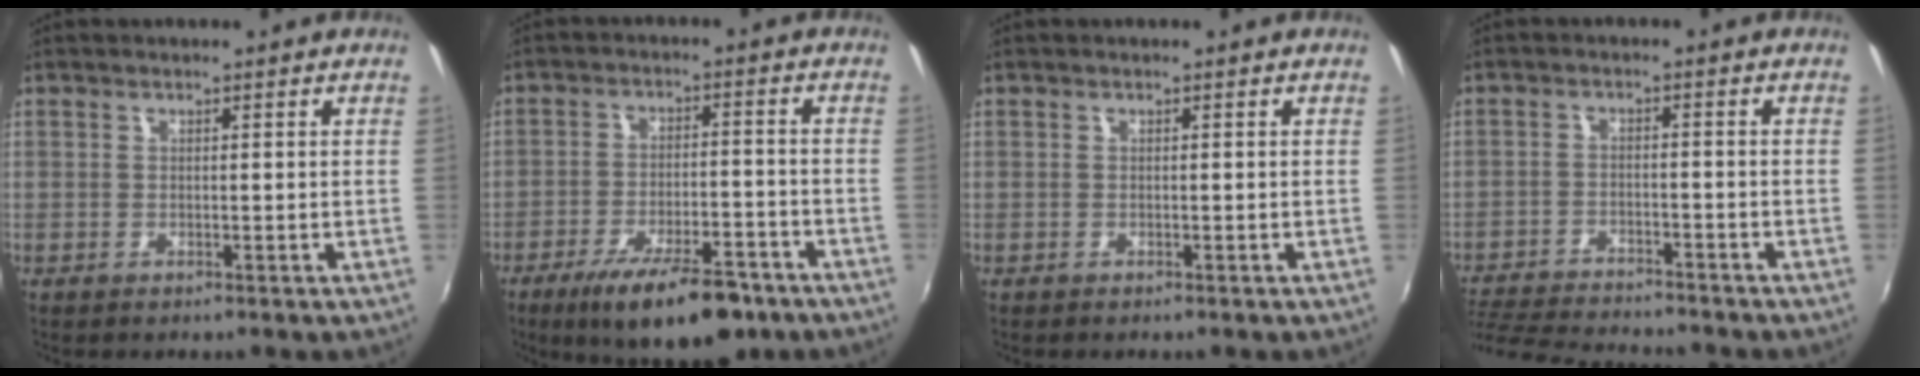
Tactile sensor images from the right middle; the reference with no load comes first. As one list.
[{"total": 14.9, "force": [-10.3, 4.6, 9.8], "torque": [-0.173, -0.020, -0.155]}, {"total": 0.0}, {"total": 14.1, "force": [-12.8, 2.5, 5.5], "torque": [-0.132, -0.022, -0.207]}]